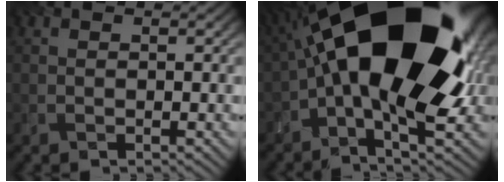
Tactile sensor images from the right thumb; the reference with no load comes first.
{"total": 21.5, "force": [2.1, 10.0, 18.8], "torque": [-0.328, -0.008, 0.032]}